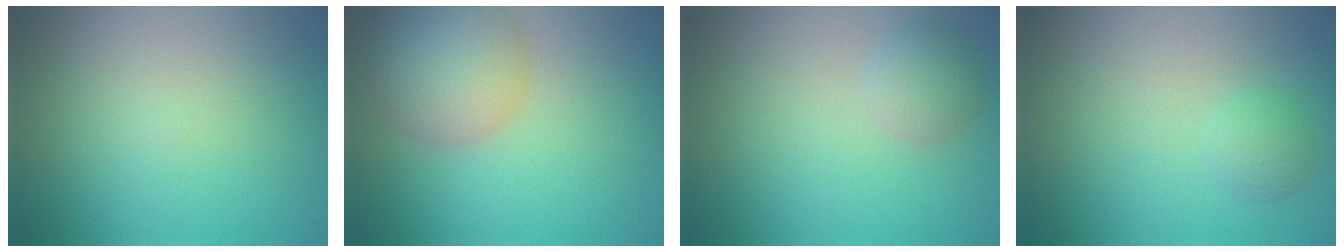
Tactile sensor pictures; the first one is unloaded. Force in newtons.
{"total": 6.7, "press": 6.7, "slide": 0.5}
{"total": 2.1, "press": 2.1, "slide": 0.0}
{"total": 1.4, "press": 1.4, "slide": 0.1}